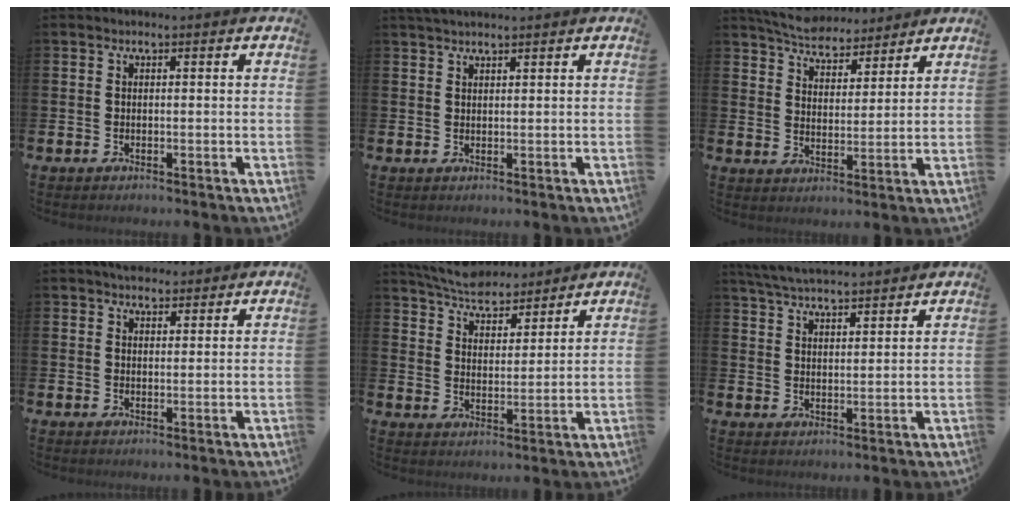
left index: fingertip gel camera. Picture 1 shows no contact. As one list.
[{"total": 1.9, "force": [1.8, 0.2, 0.5], "torque": [-0.013, 0.001, 0.034]}, {"total": 5.7, "force": [5.5, 1.4, 0.5], "torque": [-0.041, -0.030, 0.099]}, {"total": 3.7, "force": [3.3, 1.5, 0.3], "torque": [-0.007, -0.010, 0.061]}, {"total": 5.8, "force": [5.6, 1.3, 0.8], "torque": [-0.046, -0.030, 0.101]}, {"total": 5.1, "force": [5.1, 0.1, 0.7], "torque": [-0.037, -0.023, 0.092]}]